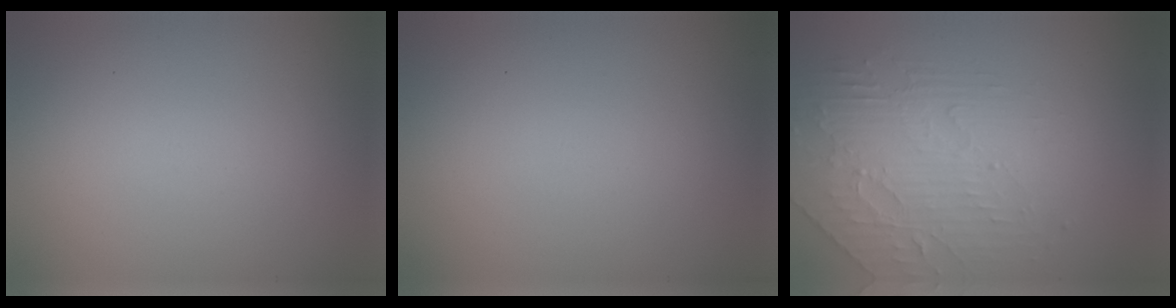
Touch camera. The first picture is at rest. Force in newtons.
{"total": 0.0}
{"total": 2.8, "press": 2.3, "slide": 1.6}